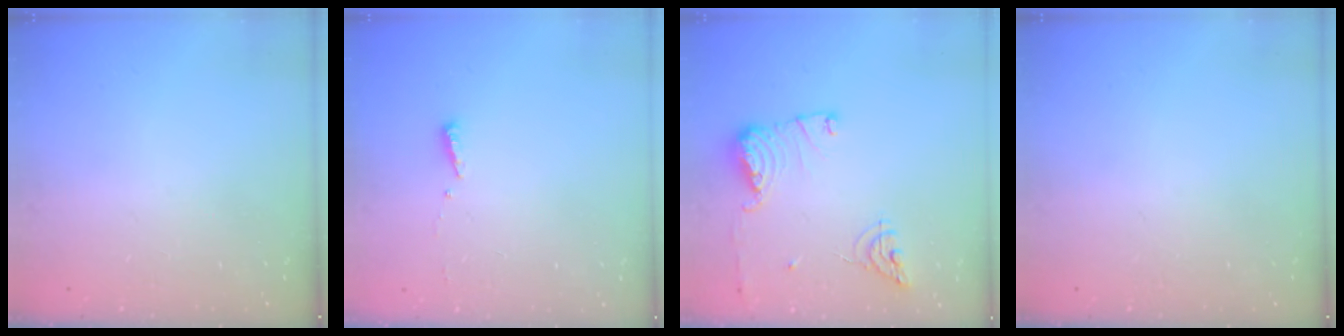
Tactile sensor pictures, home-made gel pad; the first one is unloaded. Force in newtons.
{"total": 3.6, "press": 3.5, "slide": 0.8}
{"total": 12.0, "press": 11.9, "slide": 1.6}
{"total": 0.0}